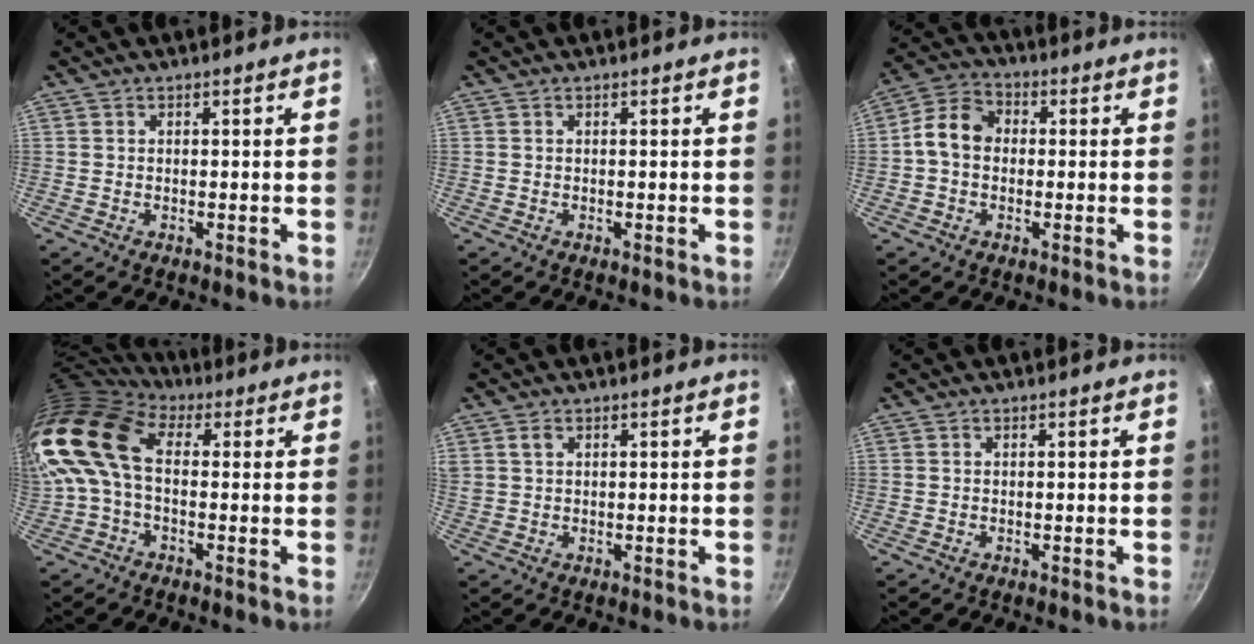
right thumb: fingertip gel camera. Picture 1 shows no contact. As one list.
[{"total": 0.0}, {"total": 7.9, "force": [-0.1, 6.3, 4.9], "torque": [-0.067, 0.022, -0.024]}, {"total": 15.1, "force": [1.5, 9.4, 11.7], "torque": [-0.234, 0.025, 0.012]}, {"total": 1.8, "force": [0.9, 1.1, 1.0], "torque": [-0.018, 0.001, 0.018]}, {"total": 0.0}]